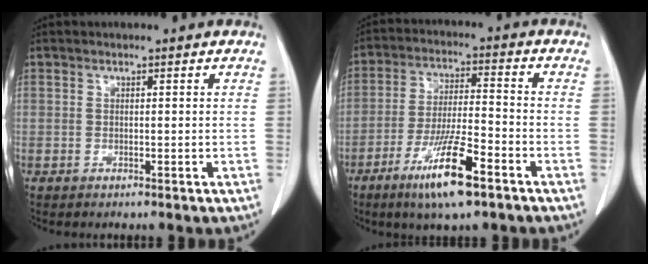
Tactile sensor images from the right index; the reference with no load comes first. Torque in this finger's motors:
{"motor_torque": [1.03, -0.58, 0.27, 0.08]}